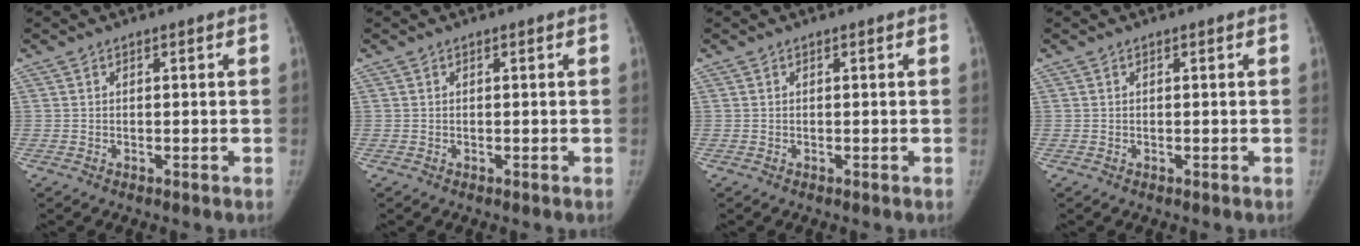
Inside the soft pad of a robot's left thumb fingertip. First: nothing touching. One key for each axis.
{"total": 0.0}
{"total": 0.0}
{"total": 0.0}